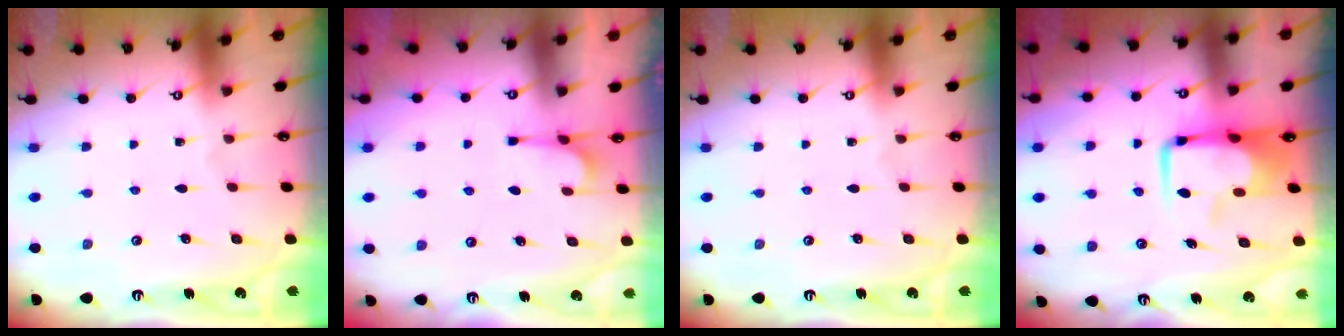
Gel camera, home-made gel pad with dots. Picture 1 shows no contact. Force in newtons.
{"total": 2.8, "press": 2.7, "slide": 0.8}
{"total": 0.0}
{"total": 7.4, "press": 7.3, "slide": 1.3}